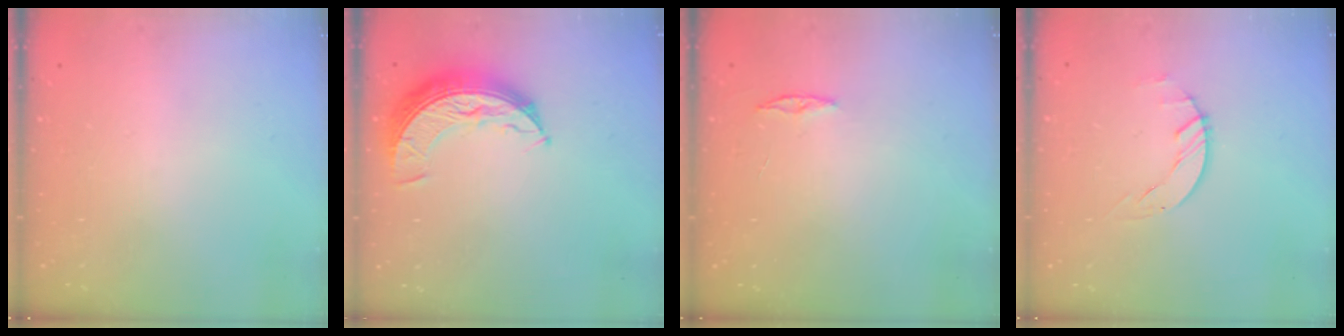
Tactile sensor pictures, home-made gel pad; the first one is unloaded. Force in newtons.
{"total": 9.5, "press": 9.5, "slide": 0.5}
{"total": 3.0, "press": 2.9, "slide": 0.3}
{"total": 1.5, "press": 1.4, "slide": 0.3}